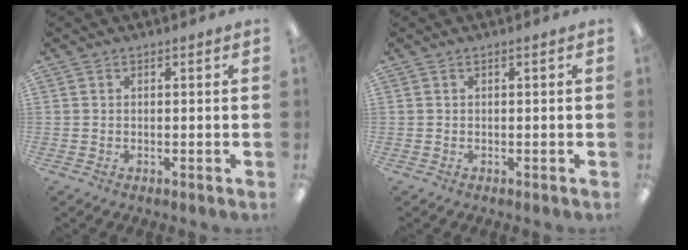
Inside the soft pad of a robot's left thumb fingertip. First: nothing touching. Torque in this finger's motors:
{"motor_torque": [0.01, -0.01, 0.01, 0.00, 0.00]}